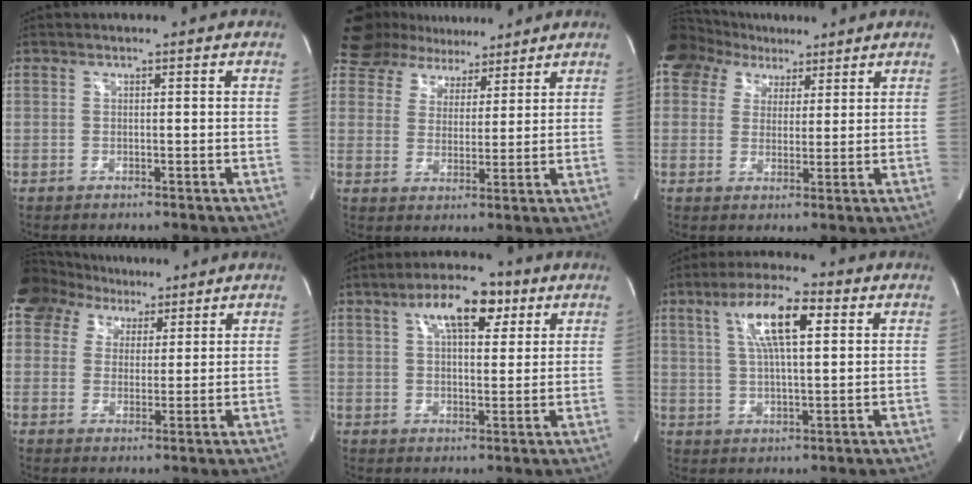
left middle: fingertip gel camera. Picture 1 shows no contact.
{"total": 9.9, "force": [8.3, 4.9, 2.0], "torque": [-0.034, 0.019, 0.135]}
{"total": 13.5, "force": [8.1, 9.8, 4.6], "torque": [-0.124, 0.067, 0.147]}
{"total": 12.4, "force": [8.0, 8.5, 4.1], "torque": [-0.100, 0.057, 0.140]}
{"total": 9.7, "force": [4.9, 3.6, 7.6], "torque": [-0.130, 0.023, 0.079]}
{"total": 10.5, "force": [3.8, 2.3, 9.5], "torque": [-0.176, 0.019, 0.070]}